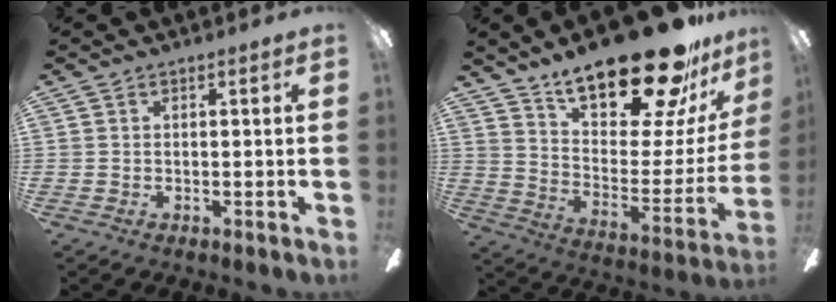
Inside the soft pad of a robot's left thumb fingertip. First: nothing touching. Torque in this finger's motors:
{"motor_torque": [3.23, 1.78, 1.34, -1.43, 0.21]}